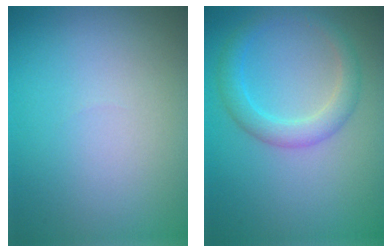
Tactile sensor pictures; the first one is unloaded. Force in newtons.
{"total": 2.7, "press": 2.7, "slide": 0.1}